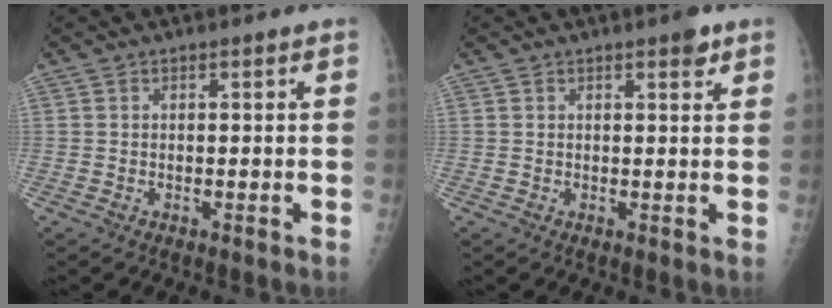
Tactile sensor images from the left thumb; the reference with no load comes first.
{"total": 2.2, "force": [1.4, 0.8, 1.5], "torque": [-0.014, -0.006, 0.017]}